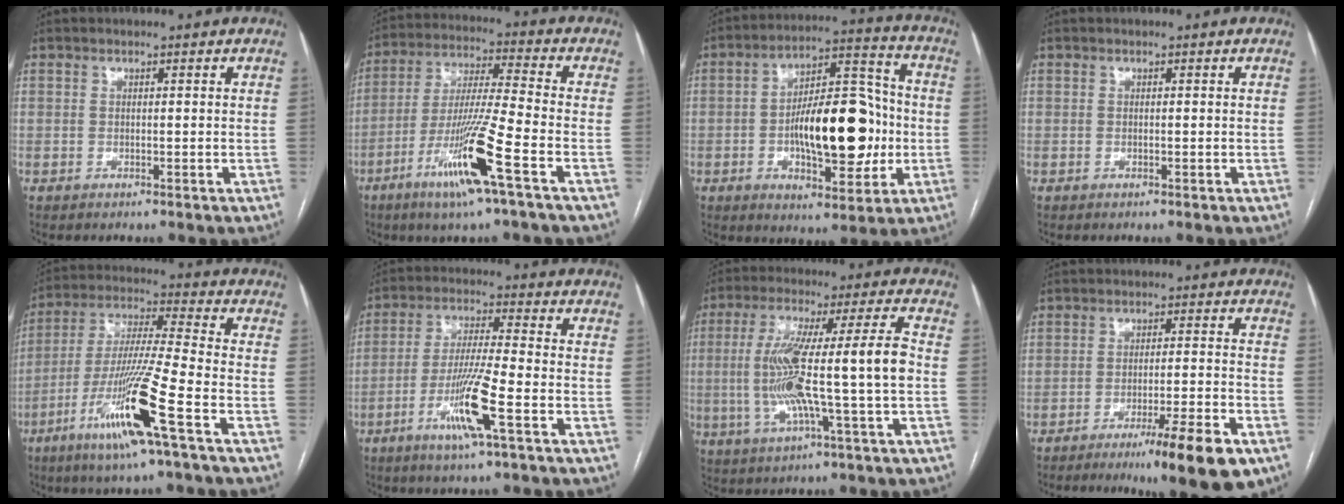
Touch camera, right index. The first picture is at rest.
{"total": 13.9, "force": [-6.8, -0.7, 12.2], "torque": [-0.245, -0.021, -0.127]}
{"total": 17.3, "force": [-2.2, 6.5, 15.9], "torque": [-0.252, 0.024, -0.028]}
{"total": 0.0}
{"total": 15.9, "force": [-7.4, -1.0, 14.0], "torque": [-0.283, -0.024, -0.141]}
{"total": 10.4, "force": [-4.5, -0.3, 9.3], "torque": [-0.182, -0.013, -0.088]}
{"total": 15.0, "force": [-1.4, -0.1, 14.9], "torque": [-0.280, 0.018, -0.027]}
{"total": 11.3, "force": [-6.9, 0.0, 9.0], "torque": [-0.127, -0.021, -0.106]}